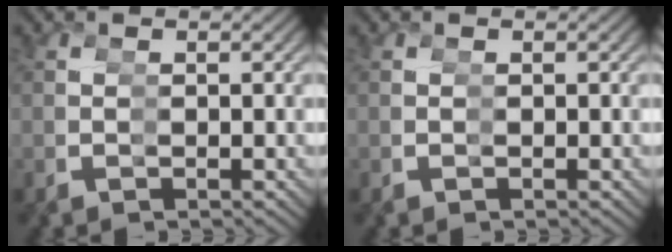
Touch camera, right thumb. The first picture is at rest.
{"total": 0.0}